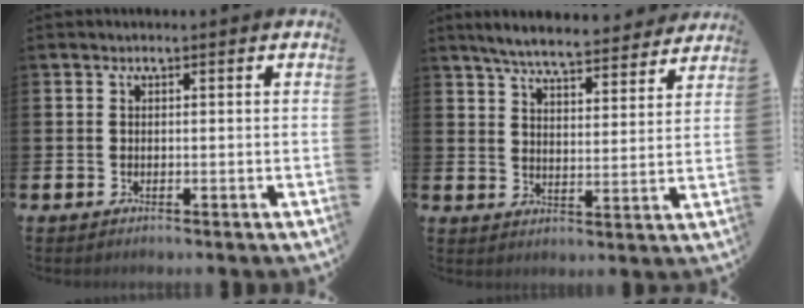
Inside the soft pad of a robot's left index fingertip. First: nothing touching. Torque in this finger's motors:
{"motor_torque": [0.38, -0.51, 0.73, 0.21]}